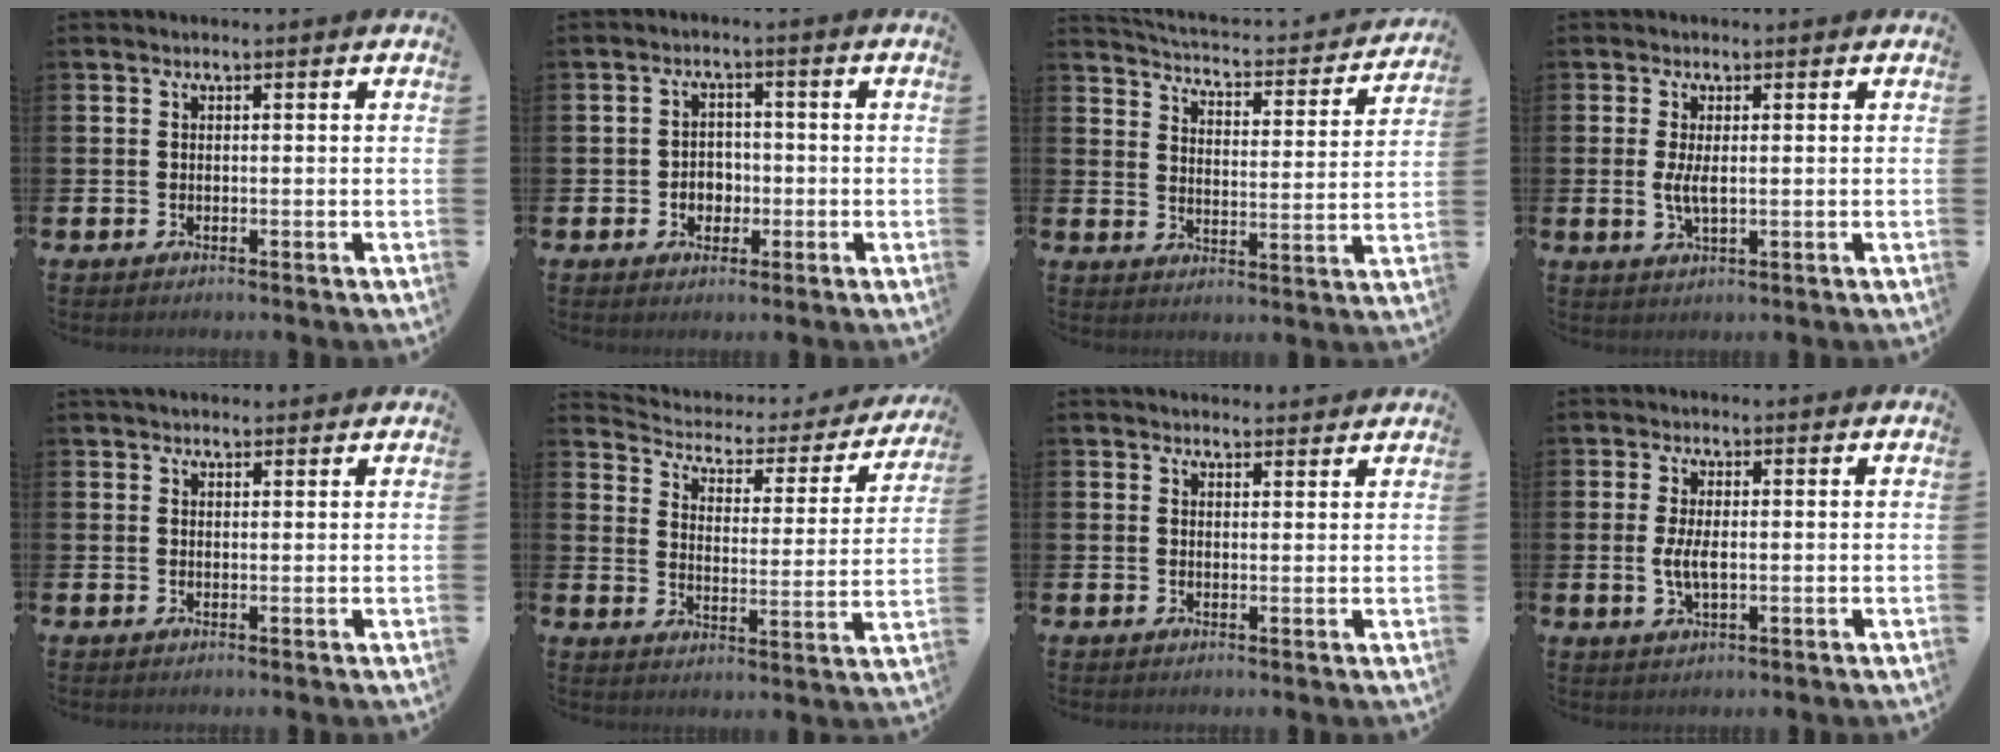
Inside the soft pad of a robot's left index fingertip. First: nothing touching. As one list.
[{"total": 2.8, "force": [-0.6, 2.5, 1.1], "torque": [-0.018, 0.002, -0.020]}, {"total": 3.9, "force": [3.8, 0.7, 0.8], "torque": [-0.031, -0.039, 0.055]}, {"total": 2.6, "force": [0.3, 0.9, 2.4], "torque": [-0.043, 0.001, 0.003]}, {"total": 1.7, "force": [1.6, 0.6, 0.3], "torque": [0.001, -0.002, 0.027]}, {"total": 3.9, "force": [3.3, 1.8, 0.9], "torque": [-0.044, -0.030, 0.047]}, {"total": 2.1, "force": [2.0, 0.5, -0.1], "torque": [0.008, -0.010, 0.035]}, {"total": 3.2, "force": [0.1, 1.3, 2.9], "torque": [-0.061, 0.002, -0.003]}]